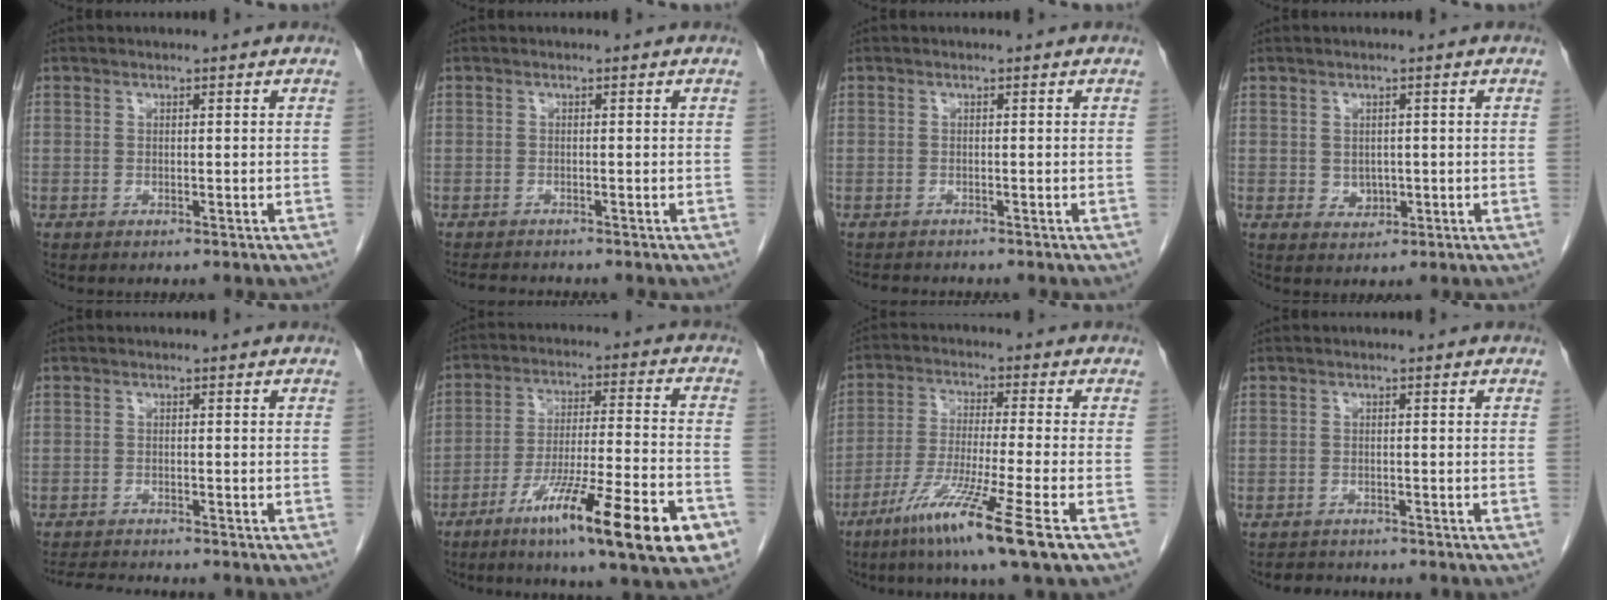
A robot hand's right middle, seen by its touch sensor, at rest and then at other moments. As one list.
[{"total": 3.4, "force": [-3.2, 0.6, 1.1], "torque": [-0.013, -0.010, -0.051]}, {"total": 2.6, "force": [-2.3, 0.7, 0.8], "torque": [-0.014, -0.007, -0.031]}, {"total": 2.1, "force": [-0.1, 1.7, 1.1], "torque": [-0.019, -0.001, 0.008]}, {"total": 4.2, "force": [-4.0, -0.1, 1.2], "torque": [-0.019, -0.016, -0.067]}, {"total": 19.5, "force": [-10.6, 1.4, 16.3], "torque": [-0.222, -0.026, -0.166]}, {"total": 12.9, "force": [-7.1, -1.1, 10.7], "torque": [-0.210, -0.045, -0.127]}, {"total": 2.6, "force": [-2.3, 1.1, 0.1], "torque": [-0.005, -0.003, -0.036]}]